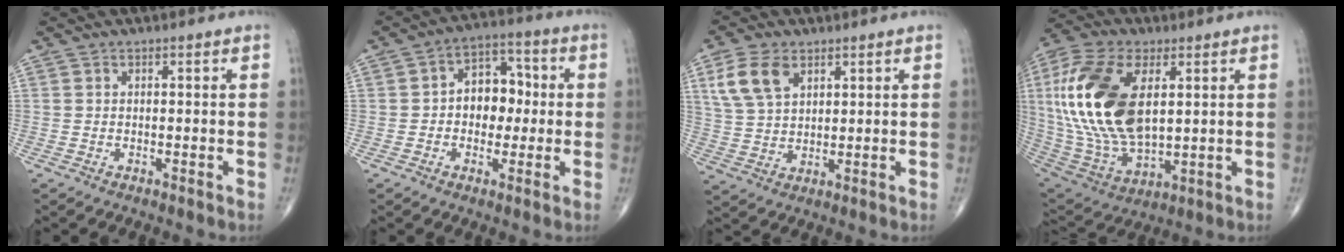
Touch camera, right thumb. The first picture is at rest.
{"total": 9.3, "force": [0.1, 6.7, 6.3], "torque": [-0.051, 0.028, -0.009]}
{"total": 8.6, "force": [4.0, 5.2, 5.5], "torque": [-0.104, -0.006, 0.083]}
{"total": 24.2, "force": [4.5, 12.9, 20.0], "torque": [-0.420, -0.018, 0.086]}